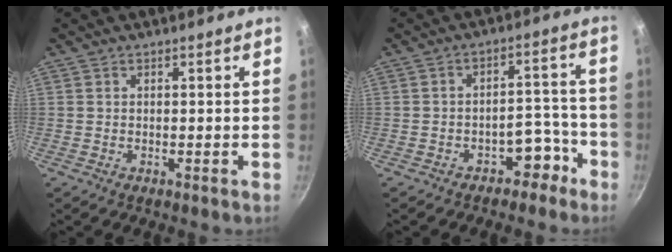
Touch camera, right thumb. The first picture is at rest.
{"total": 6.6, "force": [-4.3, 4.1, 2.9], "torque": [-0.012, 0.059, -0.062]}